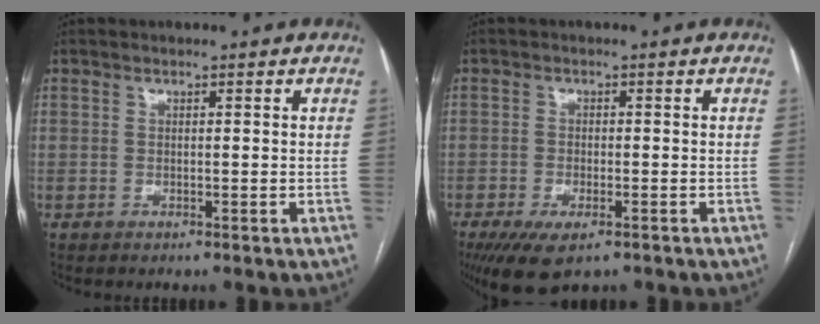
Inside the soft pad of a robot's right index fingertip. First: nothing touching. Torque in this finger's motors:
{"motor_torque": [0.81, -0.92, 0.35, 0.05]}